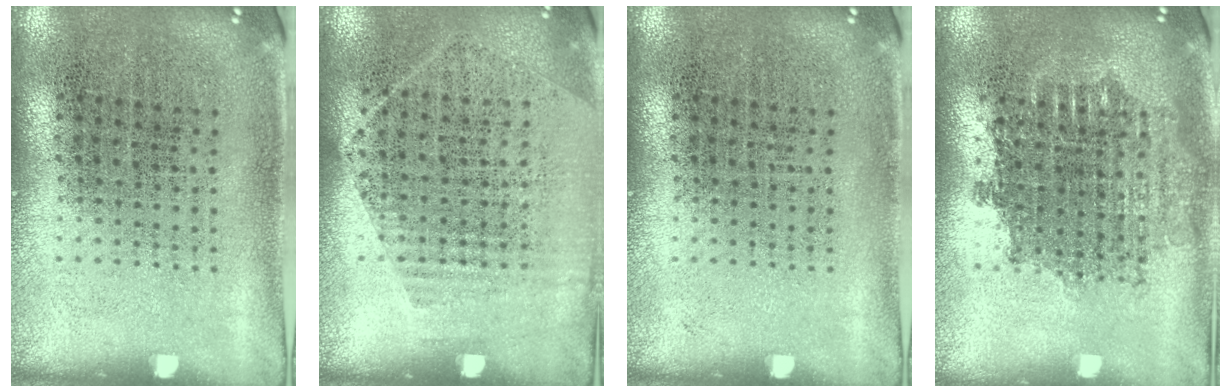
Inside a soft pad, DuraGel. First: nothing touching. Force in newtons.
{"total": 1.2, "press": 1.0, "slide": 0.6}
{"total": 0.0}
{"total": 1.6, "press": 1.3, "slide": 1.0}